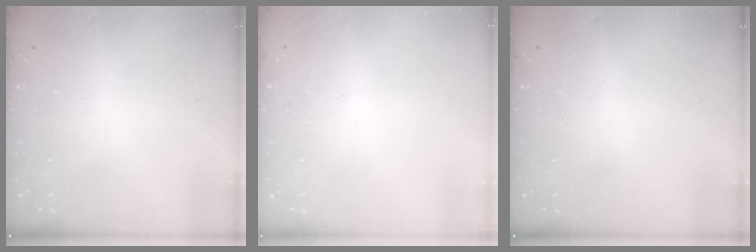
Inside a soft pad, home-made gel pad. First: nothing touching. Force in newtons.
{"total": 0.0}
{"total": 0.0}